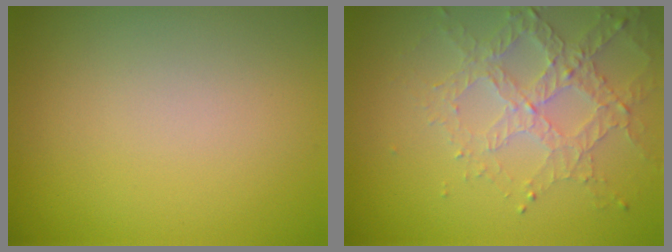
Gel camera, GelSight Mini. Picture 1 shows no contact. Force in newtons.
{"total": 3.2, "press": 3.0, "slide": 1.0}